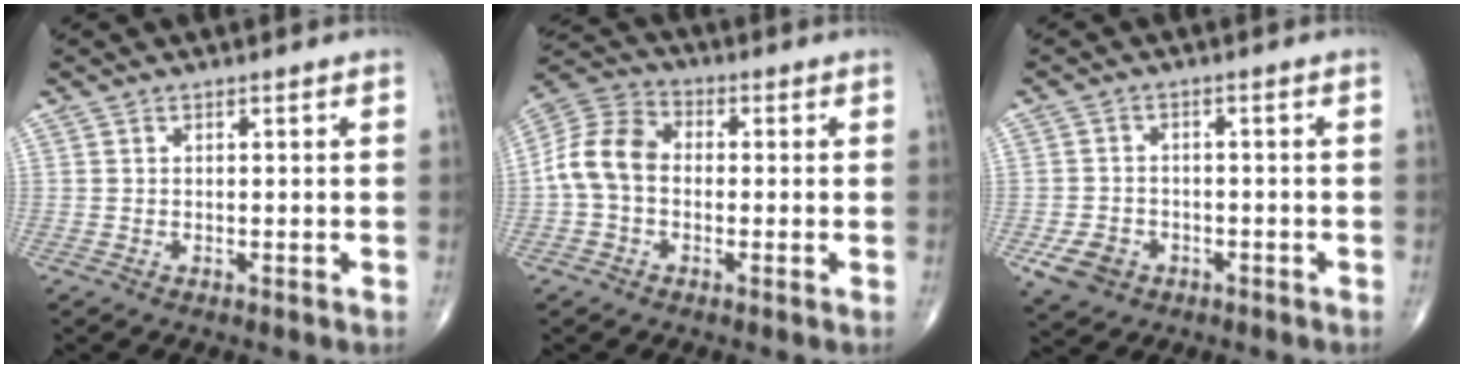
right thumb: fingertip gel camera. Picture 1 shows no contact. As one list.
[{"total": 9.9, "force": [-0.8, 7.3, 6.6], "torque": [-0.122, 0.031, -0.029]}, {"total": 5.5, "force": [-2.4, 4.4, 2.3], "torque": [-0.038, 0.011, -0.035]}]